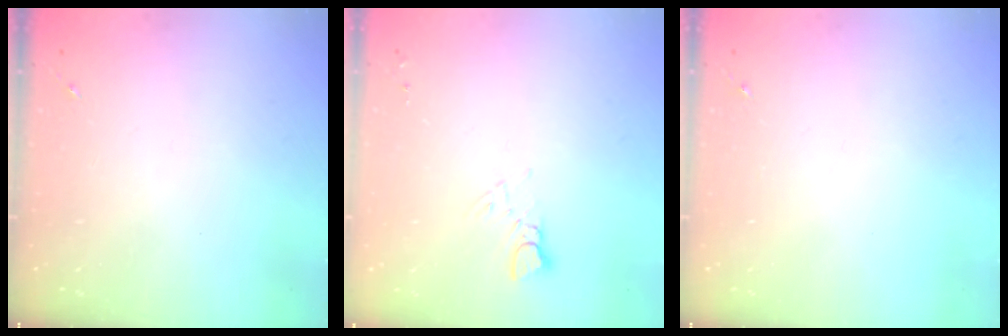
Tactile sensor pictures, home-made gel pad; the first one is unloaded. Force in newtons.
{"total": 4.1, "press": 4.1, "slide": 0.4}
{"total": 0.0}